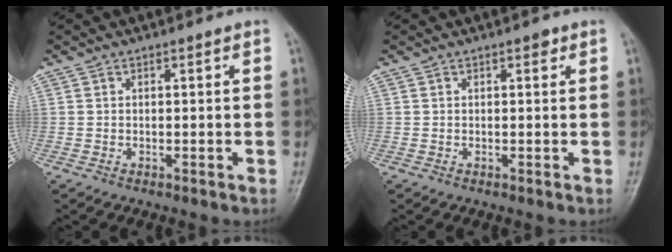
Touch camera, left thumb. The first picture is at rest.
{"total": 1.0, "force": [0.5, 0.6, 0.7], "torque": [-0.003, 0.000, 0.003]}